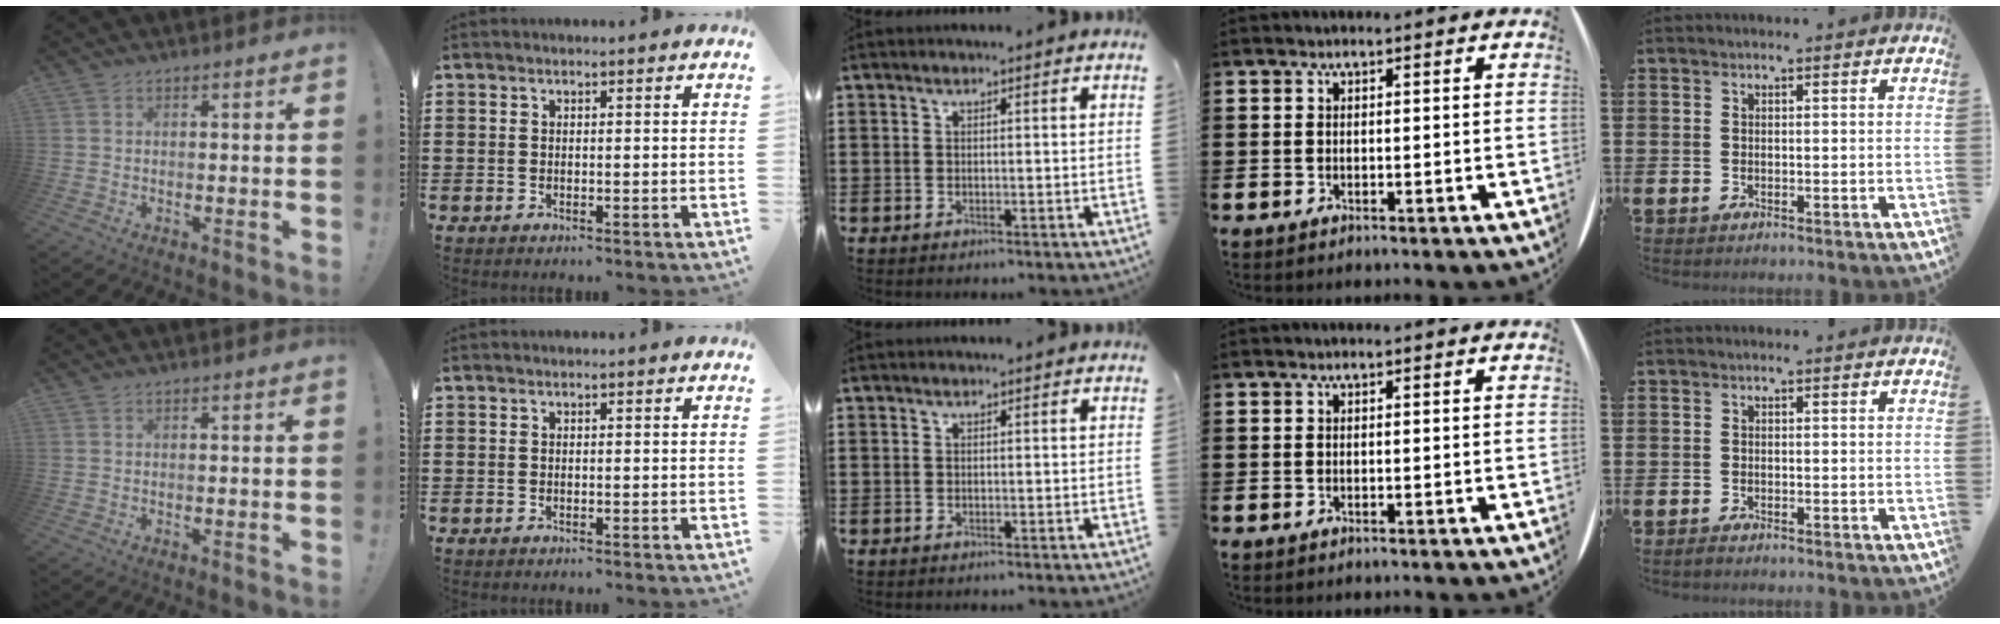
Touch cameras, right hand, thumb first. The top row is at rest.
{"little": {"total": 0.5, "force": [-0.4, 0.1, 0.3], "torque": [-0.007, -0.002, -0.008]}}